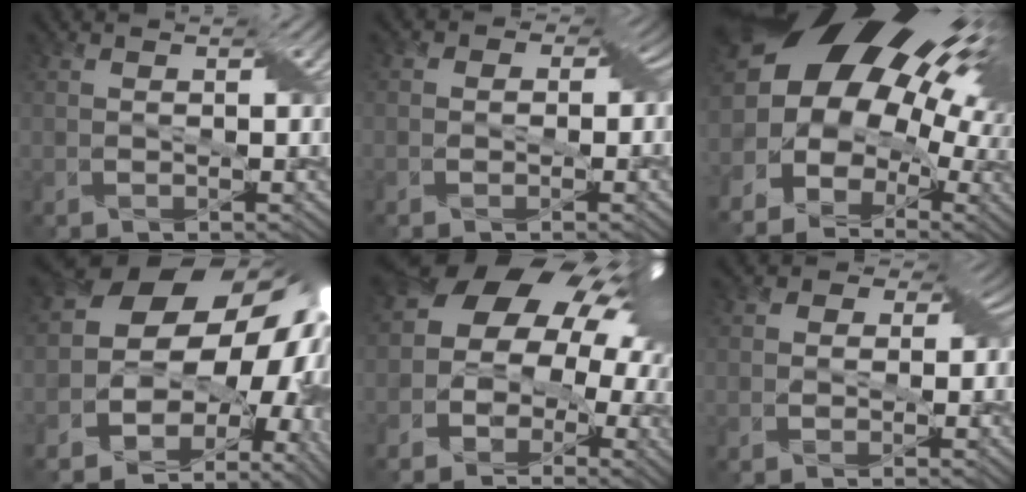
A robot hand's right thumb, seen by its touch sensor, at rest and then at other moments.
{"total": 4.5, "force": [-0.3, 3.9, 2.2], "torque": [-0.009, 0.018, -0.031]}
{"total": 19.3, "force": [4.3, 12.5, 14.1], "torque": [-0.209, 0.001, 0.087]}
{"total": 19.0, "force": [0.0, 13.7, 13.0], "torque": [-0.178, -0.046, 0.031]}
{"total": 15.0, "force": [1.3, 12.2, 8.6], "torque": [-0.135, -0.003, 0.016]}
{"total": 5.3, "force": [-0.8, 4.7, 2.3], "torque": [-0.024, 0.019, -0.039]}